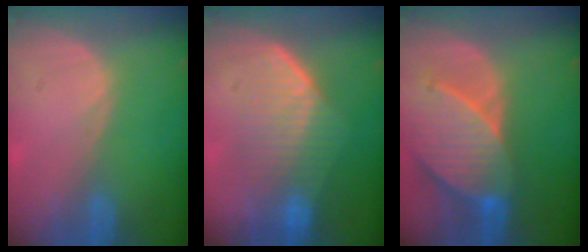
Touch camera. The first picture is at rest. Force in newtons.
{"total": 7.3, "press": 7.3, "slide": 0.9}
{"total": 9.3, "press": 8.6, "slide": 3.6}